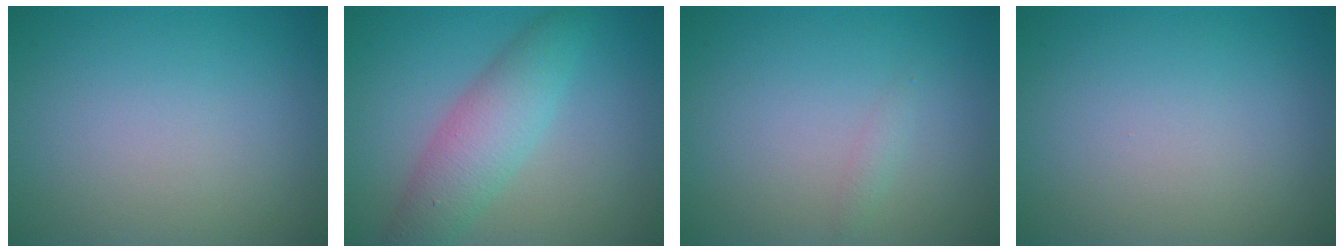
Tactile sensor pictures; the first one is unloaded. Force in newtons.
{"total": 4.7, "press": 4.7, "slide": 0.1}
{"total": 0.7, "press": 0.7, "slide": 0.0}
{"total": 0.0}